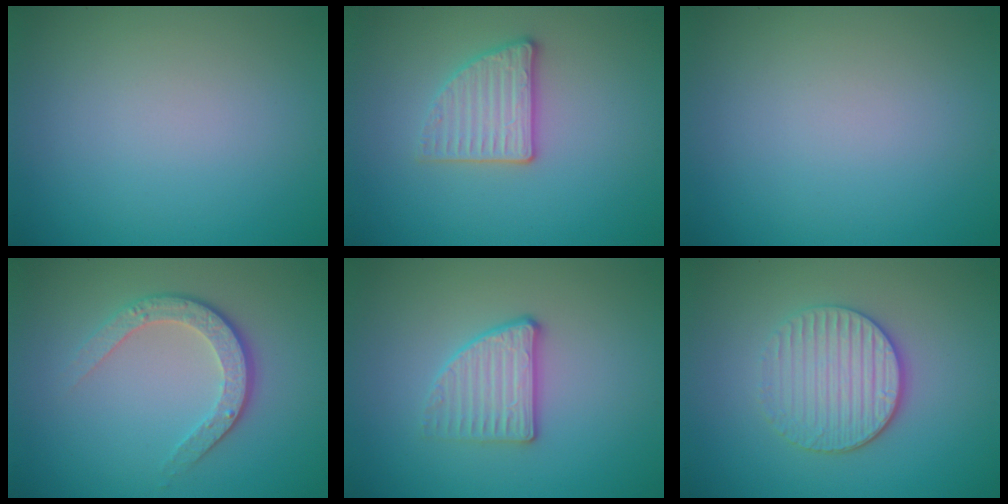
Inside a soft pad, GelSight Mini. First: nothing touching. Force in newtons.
{"total": 2.9, "press": 2.7, "slide": 1.1}
{"total": 0.0}
{"total": 3.4, "press": 2.6, "slide": 2.2}
{"total": 2.8, "press": 2.5, "slide": 1.2}
{"total": 3.8, "press": 3.4, "slide": 1.9}